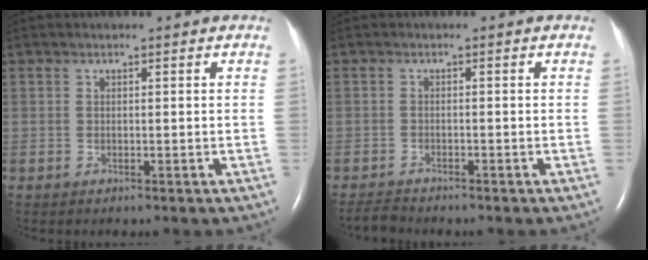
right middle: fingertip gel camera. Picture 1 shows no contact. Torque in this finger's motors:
{"motor_torque": [0.13, -0.14, 0.02, 0.00]}